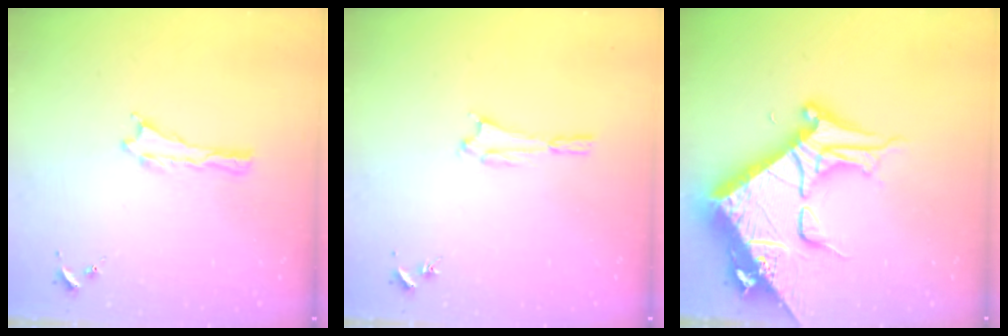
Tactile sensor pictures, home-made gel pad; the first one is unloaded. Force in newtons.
{"total": 1.6, "press": 1.6, "slide": 0.1}
{"total": 15.4, "press": 15.3, "slide": 1.7}